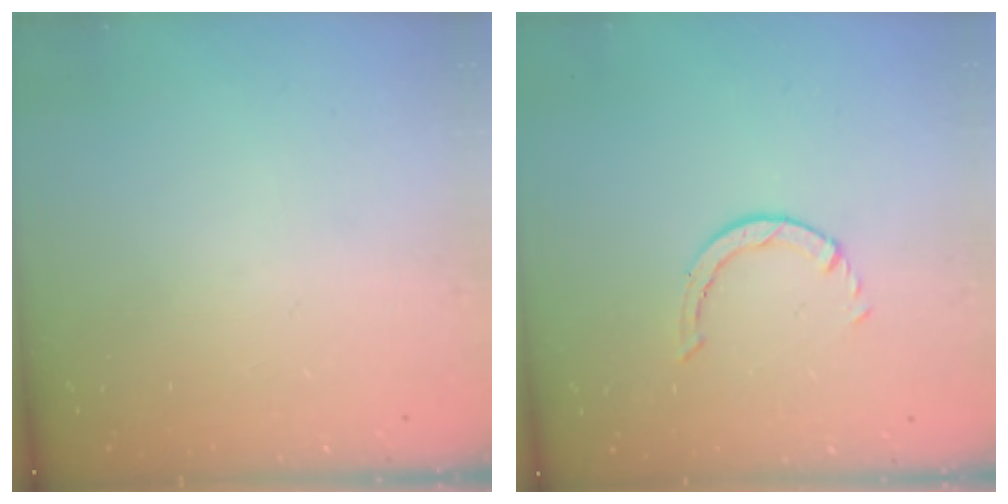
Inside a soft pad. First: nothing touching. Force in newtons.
{"total": 0.8, "press": 0.7, "slide": 0.1}